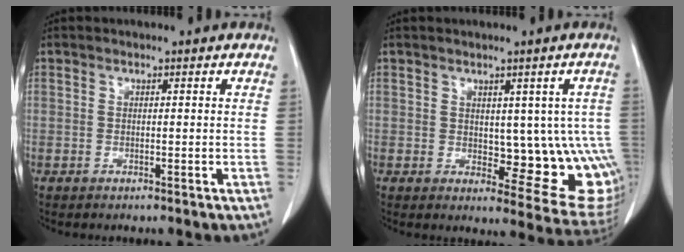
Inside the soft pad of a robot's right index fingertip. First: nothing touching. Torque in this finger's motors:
{"motor_torque": [0.20, 0.10, 0.11, 0.02]}